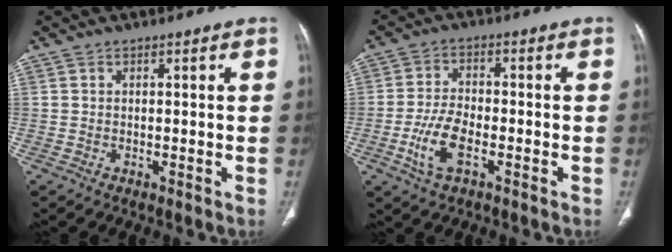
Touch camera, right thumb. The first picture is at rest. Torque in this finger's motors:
{"motor_torque": [-0.02, 0.35, 0.73, 0.11, 0.08]}